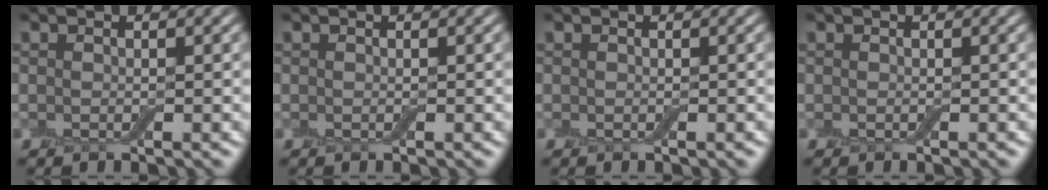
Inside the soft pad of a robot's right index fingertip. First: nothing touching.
{"total": 0.0}
{"total": 0.0}
{"total": 0.0}